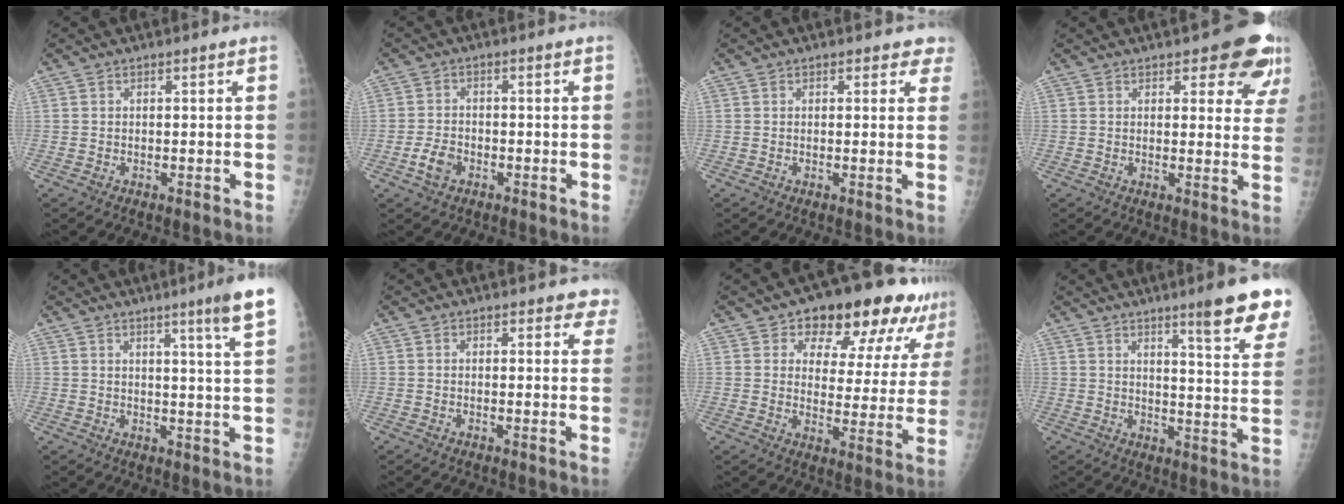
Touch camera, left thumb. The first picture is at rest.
{"total": 3.7, "force": [-1.7, 2.4, 2.3], "torque": [-0.044, 0.011, -0.032]}
{"total": 2.9, "force": [2.2, 1.6, 0.9], "torque": [0.023, -0.006, 0.014]}
{"total": 10.4, "force": [6.8, 4.0, 6.8], "torque": [-0.040, -0.031, 0.070]}
{"total": 8.4, "force": [5.1, -0.8, 6.6], "torque": [-0.091, -0.033, 0.066]}
{"total": 3.9, "force": [3.0, 1.7, 1.8], "torque": [0.014, -0.010, 0.027]}
{"total": 17.8, "force": [12.8, 8.2, 9.3], "torque": [-0.068, -0.050, 0.155]}
{"total": 13.8, "force": [9.1, 1.4, 10.3], "torque": [-0.114, -0.054, 0.117]}